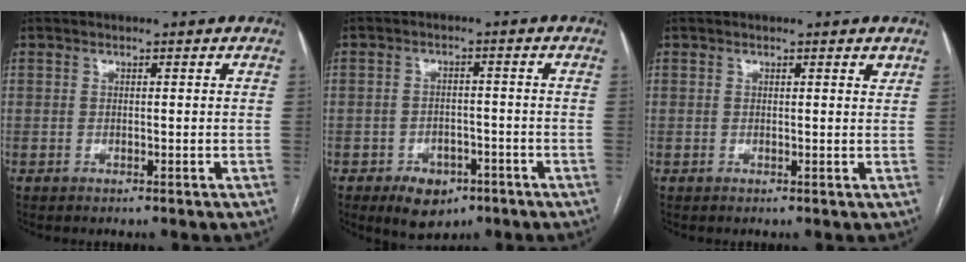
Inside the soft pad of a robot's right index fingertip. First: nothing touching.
{"total": 6.0, "force": [-3.5, 3.8, 3.1], "torque": [-0.048, -0.001, -0.044]}
{"total": 0.9, "force": [0.7, 0.2, 0.6], "torque": [-0.007, -0.002, 0.006]}